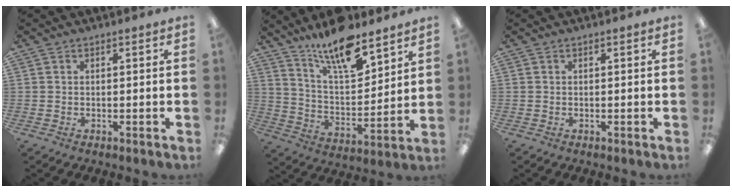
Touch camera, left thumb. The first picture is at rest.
{"total": 15.4, "force": [12.3, 4.2, 8.3], "torque": [-0.154, -0.076, 0.212]}
{"total": 0.0}